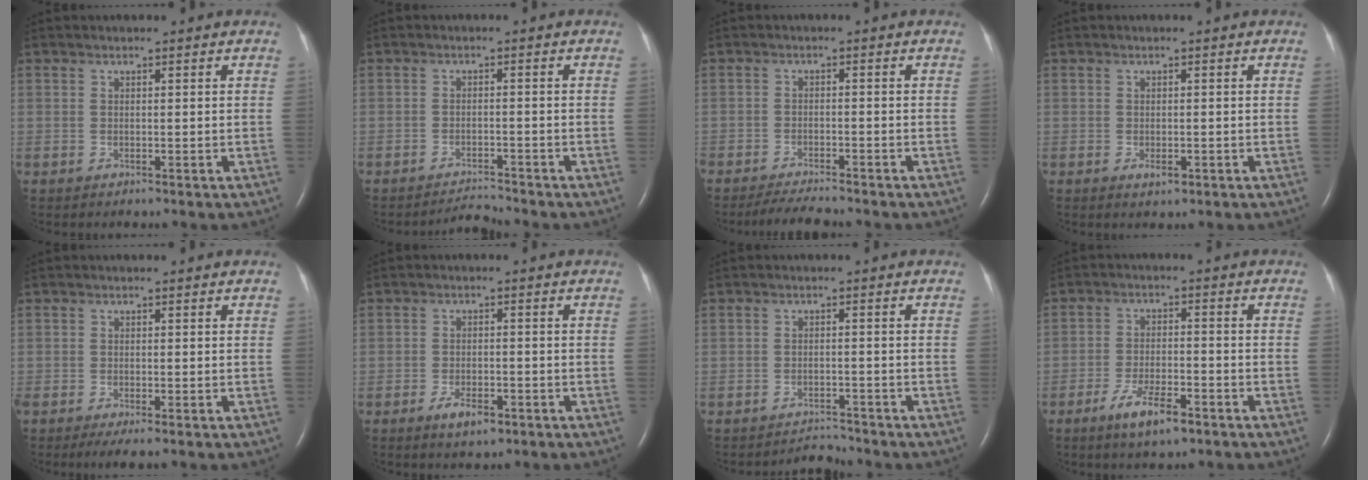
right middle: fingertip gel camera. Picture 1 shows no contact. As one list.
[{"total": 2.5, "force": [-2.4, -0.7, -0.5], "torque": [0.004, -0.014, -0.036]}, {"total": 5.0, "force": [-4.6, 0.3, 2.0], "torque": [-0.037, -0.017, -0.077]}, {"total": 1.3, "force": [-0.6, 0.6, 1.1], "torque": [-0.014, -0.003, -0.006]}, {"total": 2.9, "force": [-1.9, 0.6, 2.0], "torque": [-0.035, -0.009, -0.032]}, {"total": 3.5, "force": [-2.1, 1.3, 2.5], "torque": [-0.048, 0.000, -0.034]}, {"total": 2.5, "force": [-2.3, -0.1, -0.8], "torque": [0.010, -0.008, -0.032]}, {"total": 6.4, "force": [-4.1, 1.6, 4.8], "torque": [-0.094, -0.005, -0.070]}]